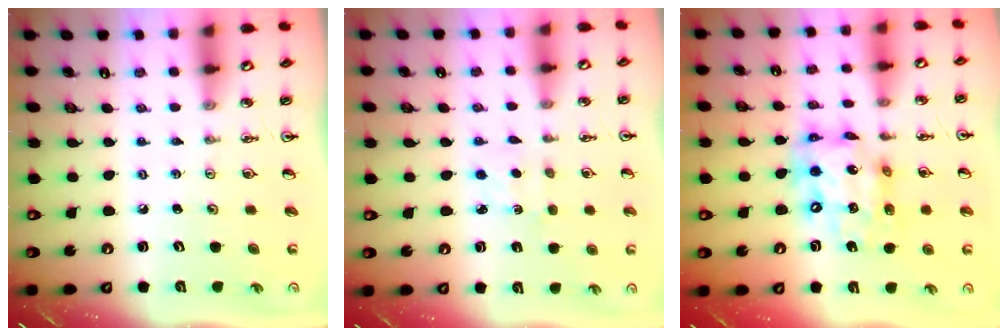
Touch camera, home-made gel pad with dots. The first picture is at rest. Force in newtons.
{"total": 0.9, "press": 0.9, "slide": 0.2}
{"total": 14.1, "press": 14.1, "slide": 0.9}